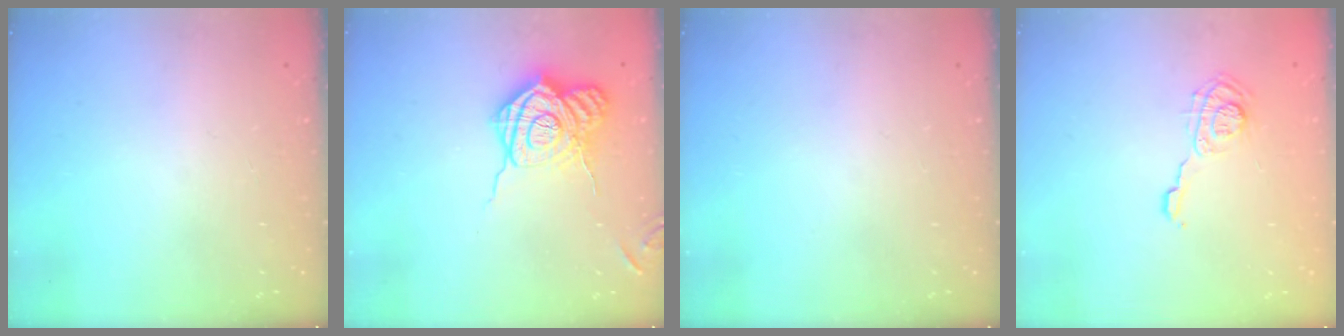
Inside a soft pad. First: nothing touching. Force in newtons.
{"total": 18.3, "press": 18.2, "slide": 1.3}
{"total": 0.0}
{"total": 6.8, "press": 6.8, "slide": 0.6}